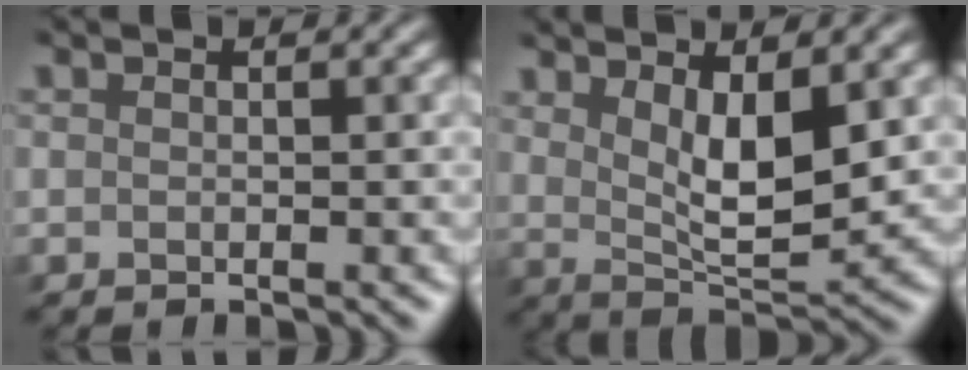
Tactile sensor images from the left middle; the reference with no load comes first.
{"total": 4.4, "force": [1.8, 1.2, 3.9], "torque": [-0.075, -0.012, 0.041]}